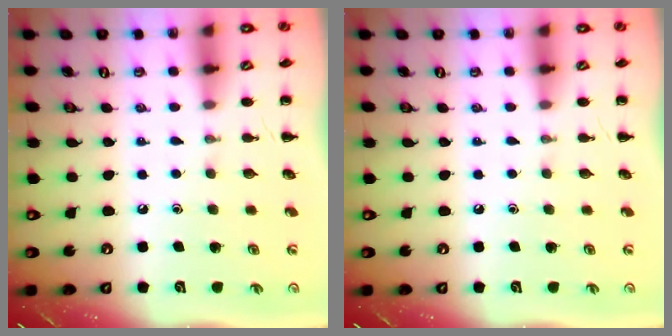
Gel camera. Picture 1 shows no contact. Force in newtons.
{"total": 0.0}